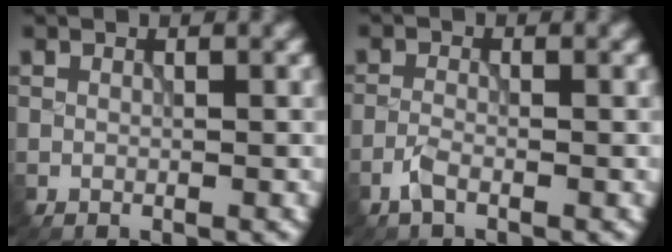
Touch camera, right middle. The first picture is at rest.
{"total": 1.5, "force": [-1.0, 0.4, 1.0], "torque": [-0.027, 0.002, -0.027]}